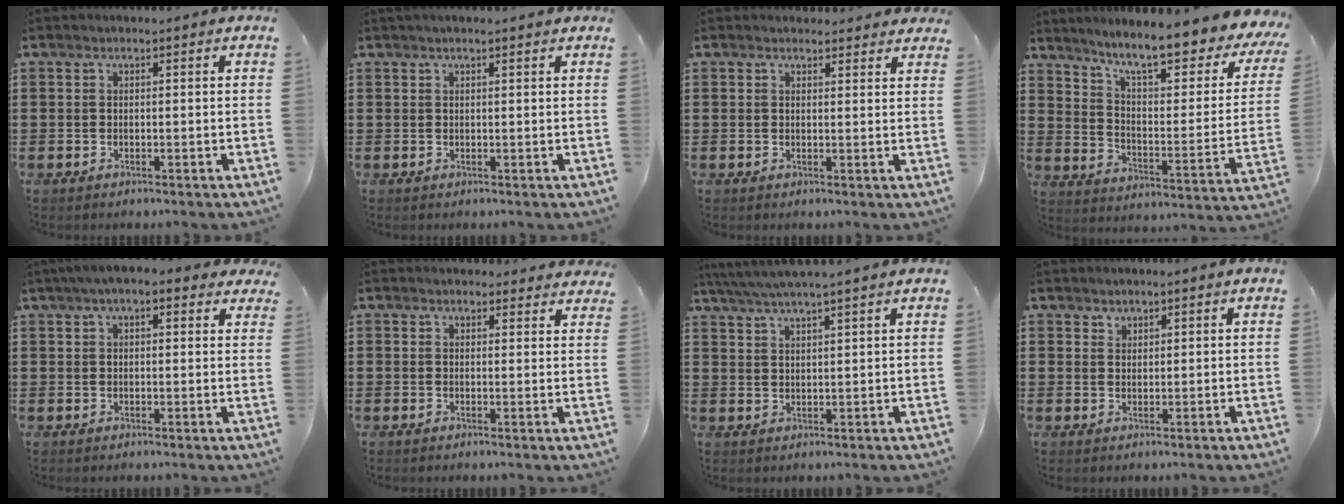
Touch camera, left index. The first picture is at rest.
{"total": 1.0, "force": [0.7, 0.0, 0.7], "torque": [-0.014, 0.000, 0.014]}
{"total": 2.0, "force": [1.9, 0.6, 0.1], "torque": [0.000, -0.001, 0.035]}
{"total": 9.7, "force": [7.8, 0.6, 5.7], "torque": [-0.117, -0.060, 0.124]}
{"total": 4.6, "force": [3.4, 1.3, 2.8], "torque": [-0.065, 0.005, 0.060]}
{"total": 2.3, "force": [2.3, 0.6, 0.1], "torque": [0.001, -0.007, 0.042]}
{"total": 4.0, "force": [3.5, -0.6, 1.6], "torque": [-0.043, -0.011, 0.063]}
{"total": 1.5, "force": [1.4, 0.6, 0.0], "torque": [-0.002, 0.000, 0.028]}